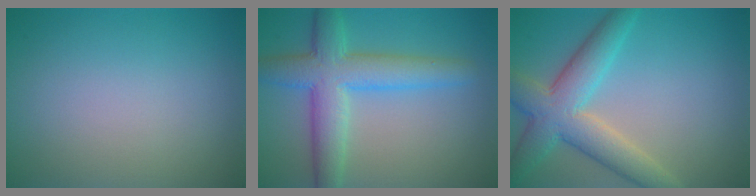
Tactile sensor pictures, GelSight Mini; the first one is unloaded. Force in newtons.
{"total": 6.4, "press": 6.4, "slide": 0.1}
{"total": 6.6, "press": 6.6, "slide": 0.6}